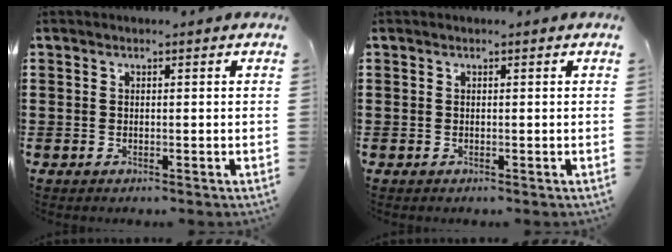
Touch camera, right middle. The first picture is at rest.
{"total": 0.0}